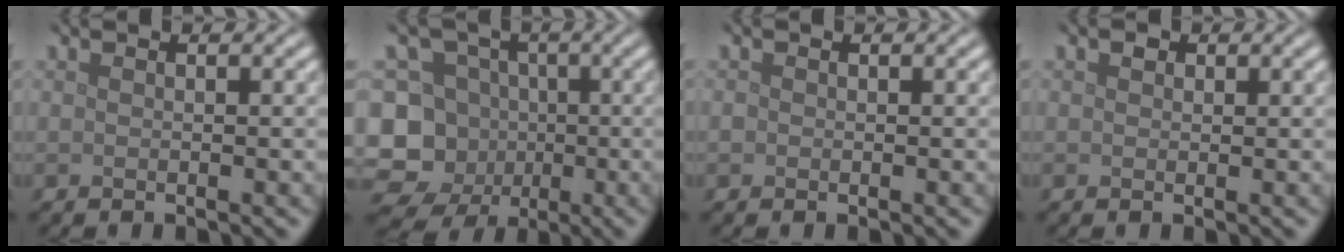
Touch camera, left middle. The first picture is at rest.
{"total": 12.1, "force": [-3.9, 10.9, 3.6], "torque": [-0.079, -0.001, -0.083]}
{"total": 0.5, "force": [-0.1, 0.5, 0.1], "torque": [0.001, -0.003, -0.004]}
{"total": 0.6, "force": [0.3, 0.5, 0.3], "torque": [-0.002, -0.002, 0.002]}